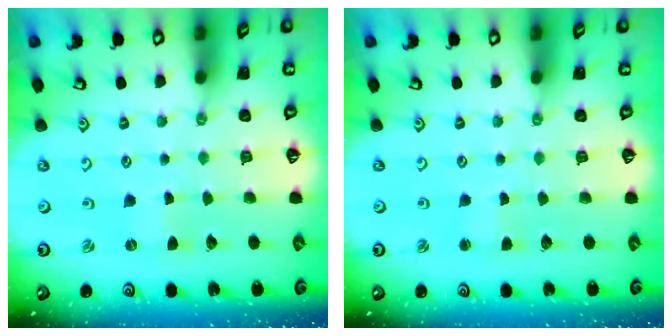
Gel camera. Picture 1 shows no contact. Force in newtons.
{"total": 2.0, "press": 2.0, "slide": 0.4}